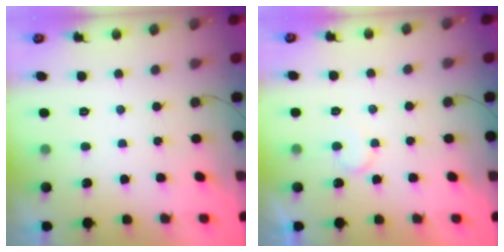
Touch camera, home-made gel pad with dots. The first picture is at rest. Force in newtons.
{"total": 5.1, "press": 5.1, "slide": 0.4}